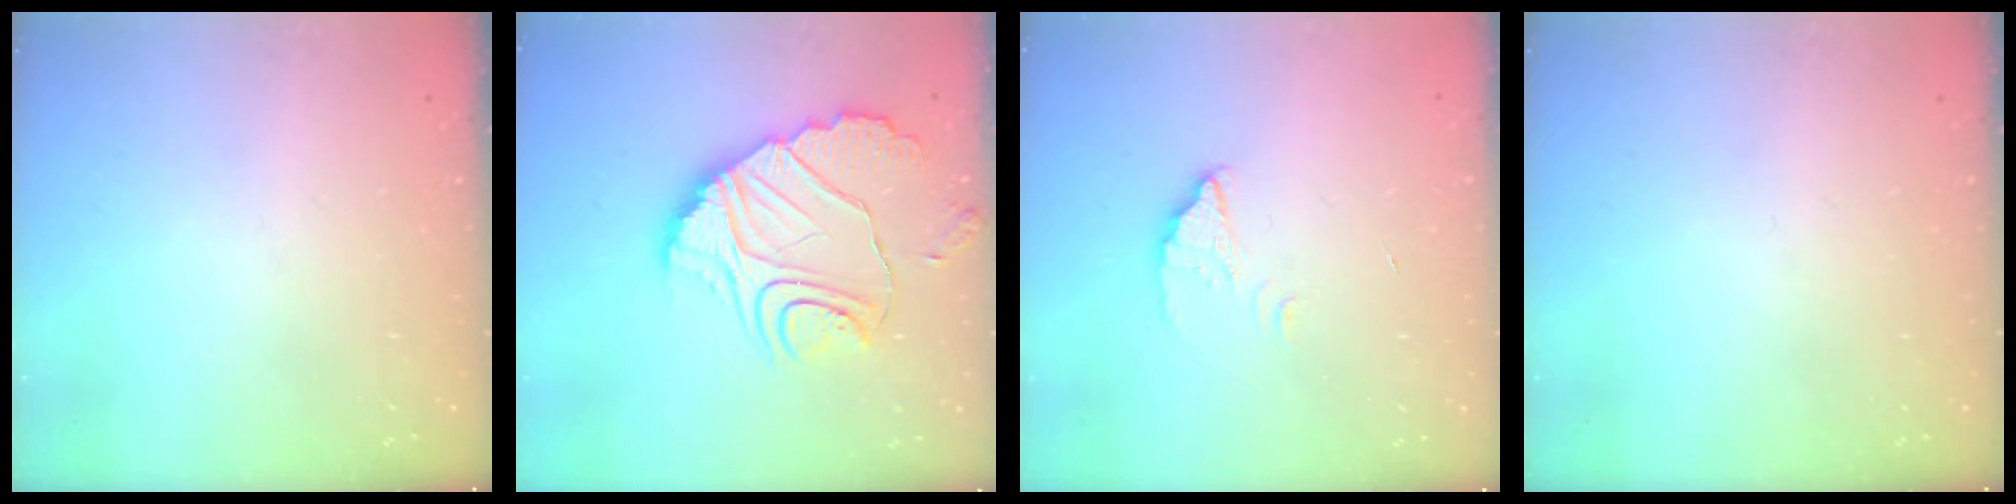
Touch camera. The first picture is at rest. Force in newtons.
{"total": 13.2, "press": 13.2, "slide": 1.1}
{"total": 1.8, "press": 1.8, "slide": 0.1}
{"total": 0.0}